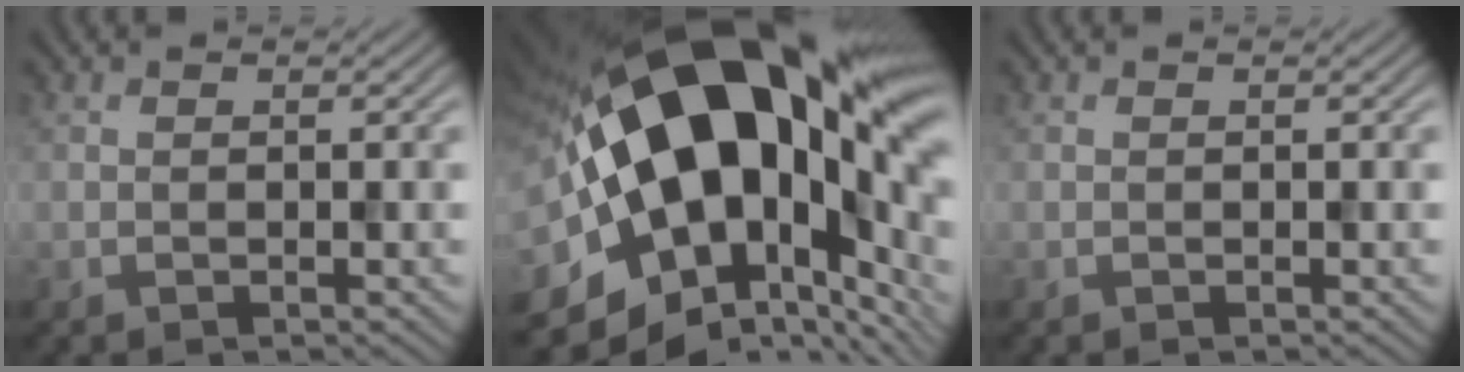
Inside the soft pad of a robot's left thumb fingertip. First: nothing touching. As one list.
[{"total": 23.5, "force": [2.6, 13.1, 19.4], "torque": [-0.372, -0.038, 0.055]}, {"total": 0.0}]